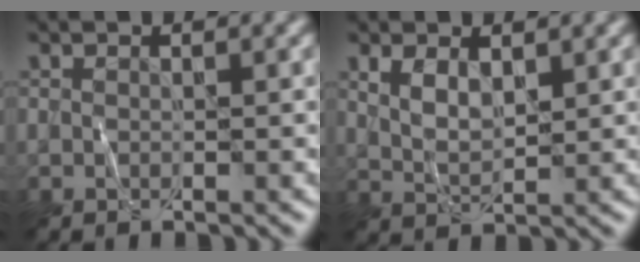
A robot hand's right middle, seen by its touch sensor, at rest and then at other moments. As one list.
[{"total": 2.6, "force": [1.3, 1.1, 1.9], "torque": [-0.044, -0.003, 0.030]}]